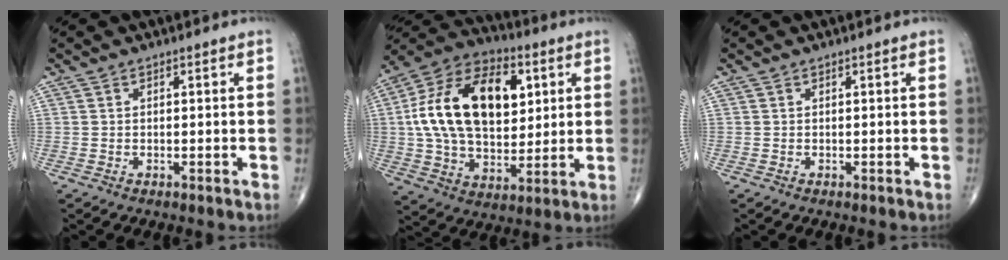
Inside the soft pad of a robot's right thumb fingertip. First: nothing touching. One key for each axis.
{"total": 23.7, "fx": 4.7, "fy": 14.4, "fz": 18.2, "tx": -0.302, "ty": 0.002, "tz": 0.076}
{"total": 0.0}